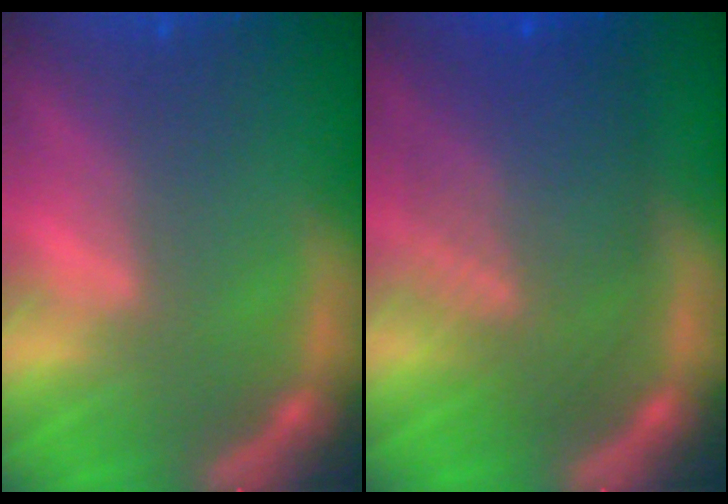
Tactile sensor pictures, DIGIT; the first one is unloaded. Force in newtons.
{"total": 8.5}